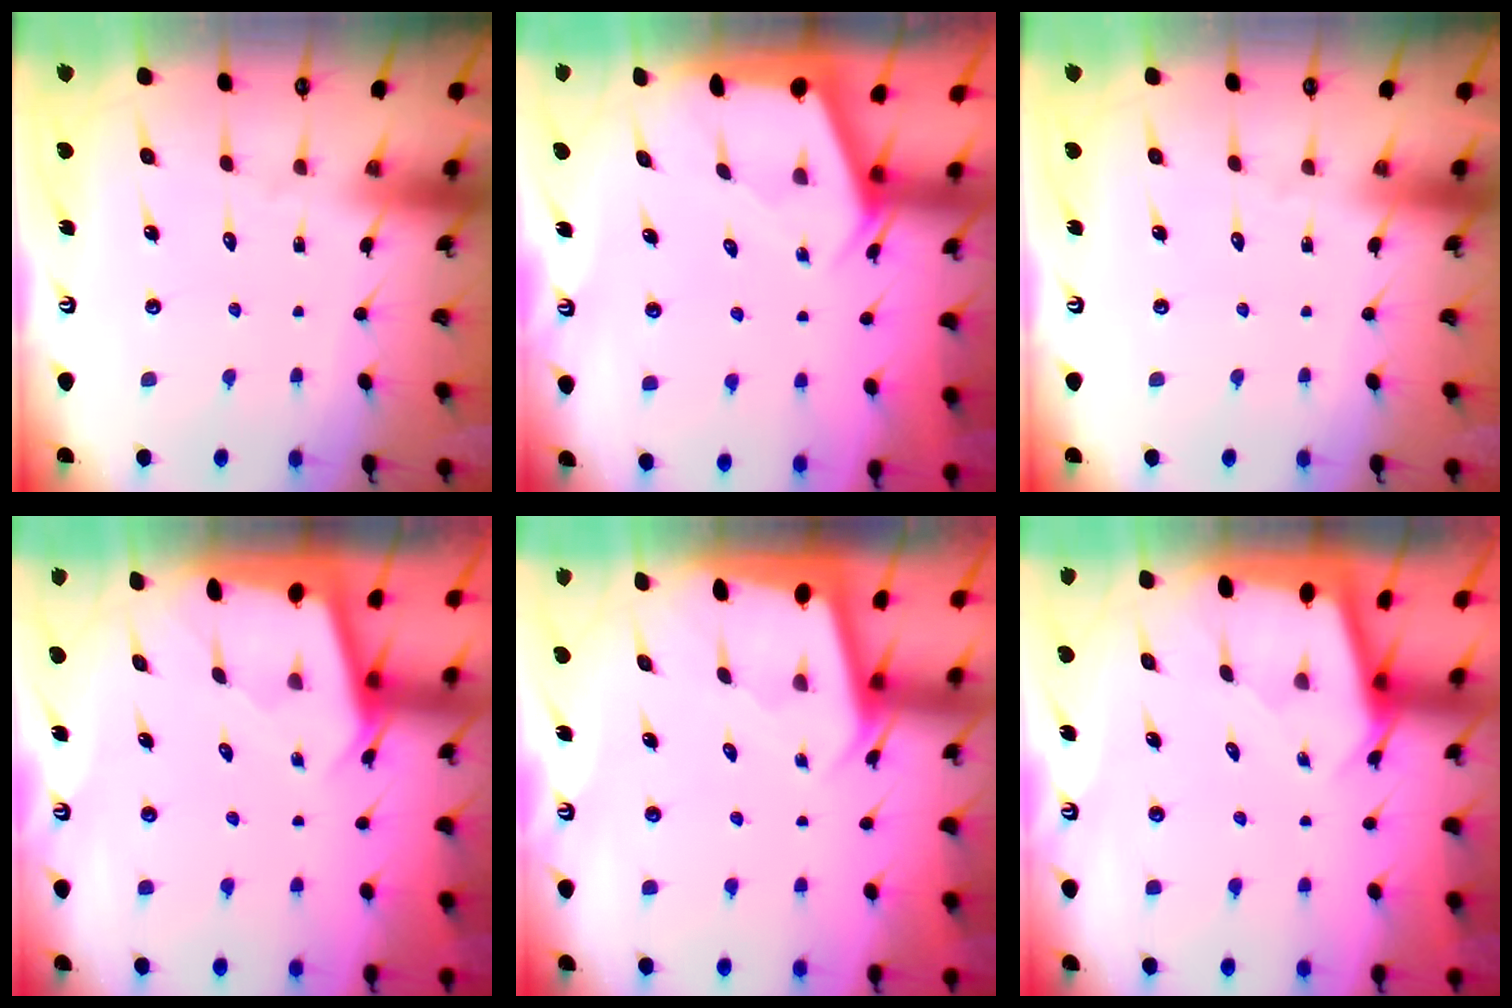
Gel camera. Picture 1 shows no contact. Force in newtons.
{"total": 2.4, "press": 2.3, "slide": 0.3}
{"total": 0.0}
{"total": 2.0, "press": 2.0, "slide": 0.3}
{"total": 1.9, "press": 1.9, "slide": 0.1}
{"total": 2.0, "press": 2.0, "slide": 0.1}